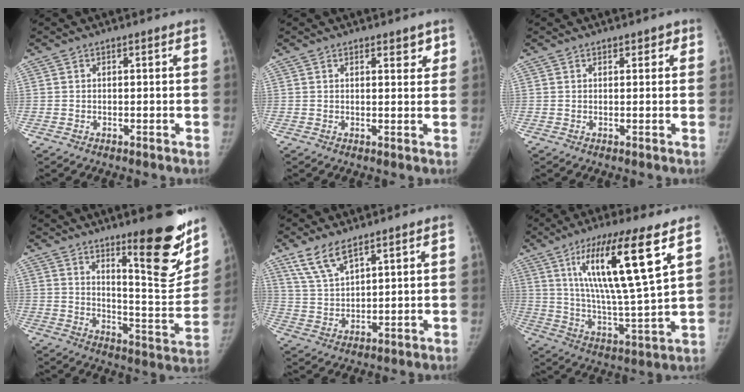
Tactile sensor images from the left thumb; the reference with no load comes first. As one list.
[{"total": 2.6, "force": [1.6, 1.2, 1.6], "torque": [-0.005, -0.009, 0.021]}, {"total": 1.6, "force": [0.9, 1.0, 0.8], "torque": [0.008, -0.002, 0.007]}, {"total": 16.8, "force": [10.6, 4.2, 12.3], "torque": [-0.115, -0.084, 0.157]}, {"total": 7.2, "force": [5.2, 2.2, 4.4], "torque": [-0.083, -0.021, 0.110]}, {"total": 19.2, "force": [8.7, 2.5, 16.9], "torque": [-0.295, -0.044, 0.153]}]